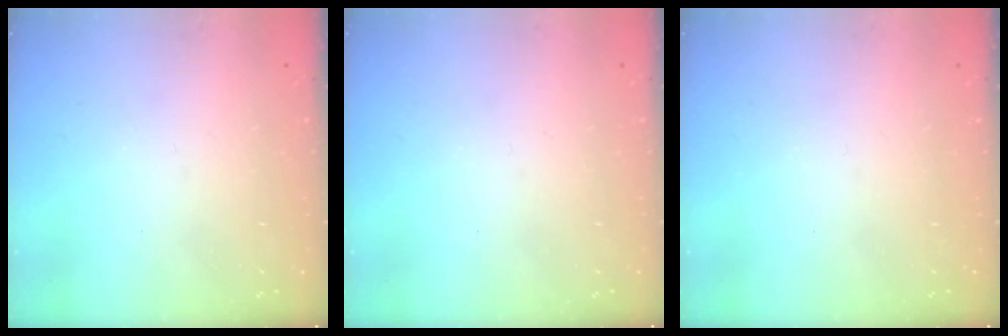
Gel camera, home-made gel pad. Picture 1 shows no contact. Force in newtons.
{"total": 0.0}
{"total": 0.0}